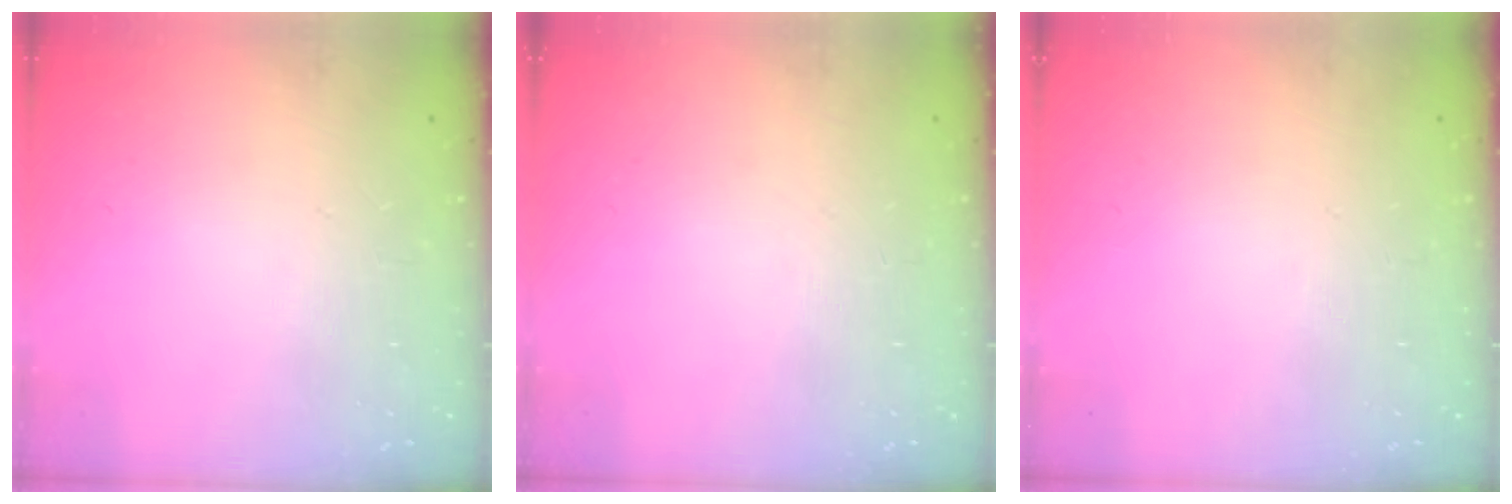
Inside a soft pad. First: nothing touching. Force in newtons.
{"total": 0.0}
{"total": 0.0}